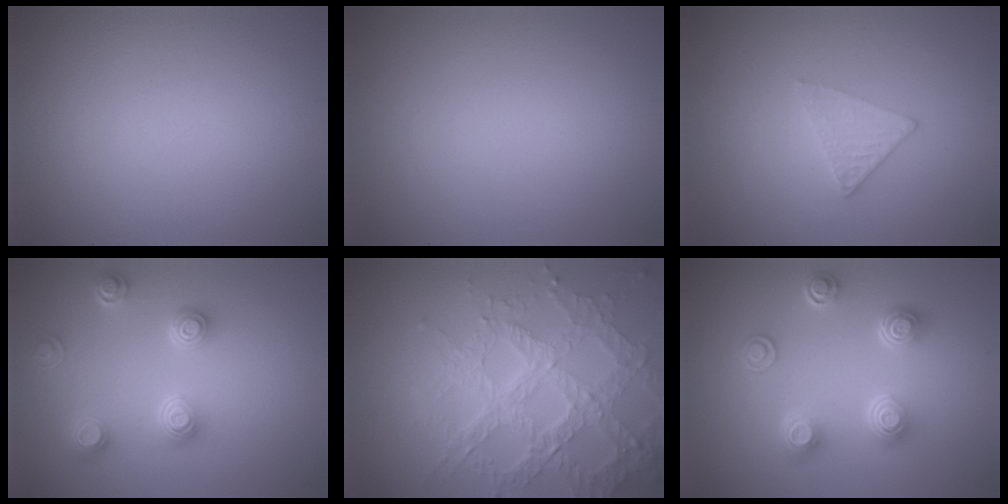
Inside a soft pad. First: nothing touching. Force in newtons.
{"total": 0.0}
{"total": 1.8, "press": 1.8, "slide": 0.3}
{"total": 4.0, "press": 3.2, "slide": 2.5}
{"total": 6.9, "press": 5.2, "slide": 4.5}
{"total": 4.4, "press": 3.3, "slide": 3.0}